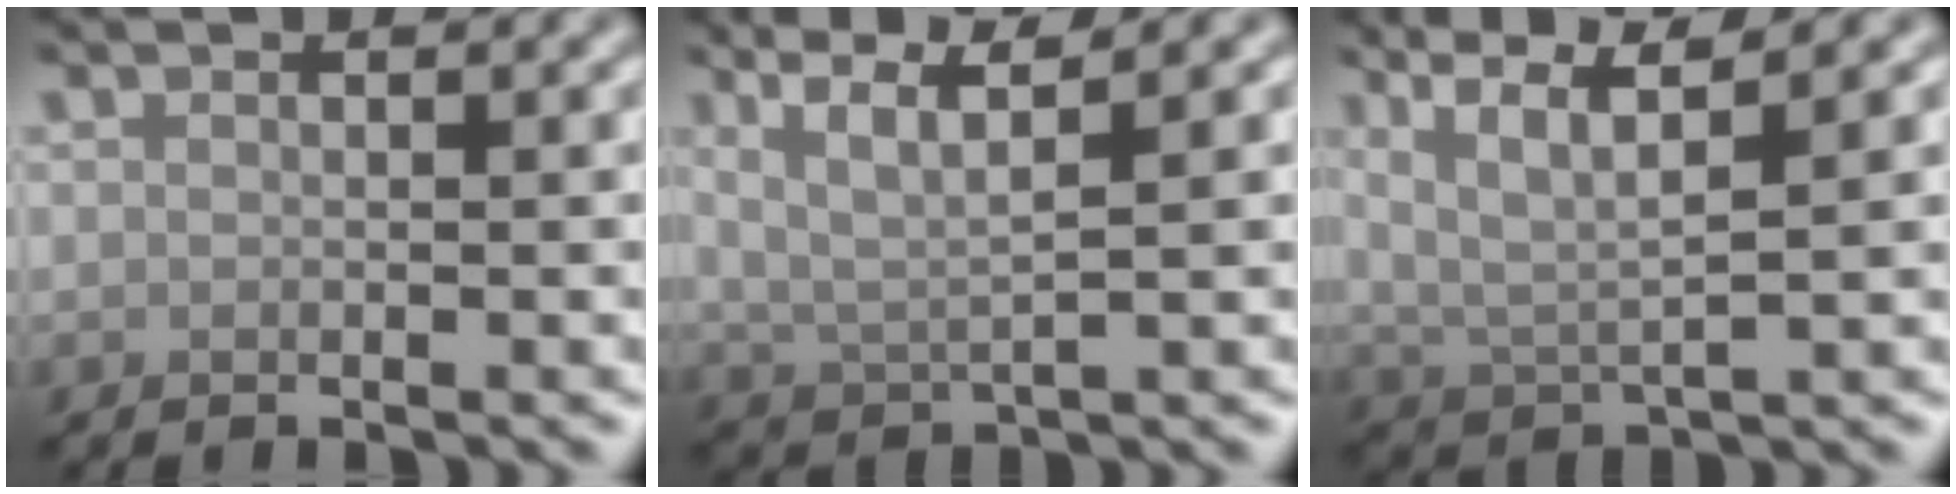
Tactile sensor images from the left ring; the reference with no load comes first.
{"total": 4.3, "force": [2.3, 1.0, 3.5], "torque": [-0.063, 0.005, 0.045]}
{"total": 5.5, "force": [3.1, 1.3, 4.4], "torque": [-0.081, 0.007, 0.062]}